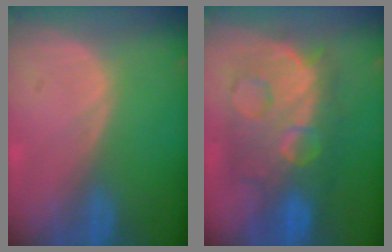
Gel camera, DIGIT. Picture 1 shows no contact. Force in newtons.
{"total": 12.4, "press": 12.3, "slide": 1.2}